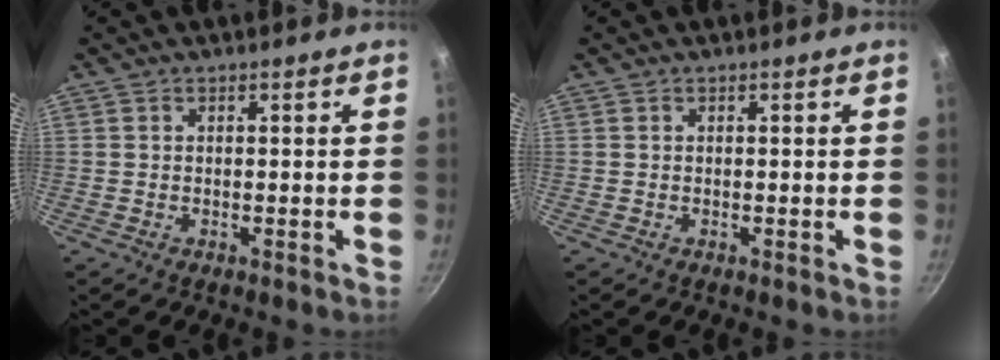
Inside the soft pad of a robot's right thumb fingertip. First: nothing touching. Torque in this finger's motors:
{"motor_torque": [0.02, 0.02, 0.03, 0.34, 0.00]}